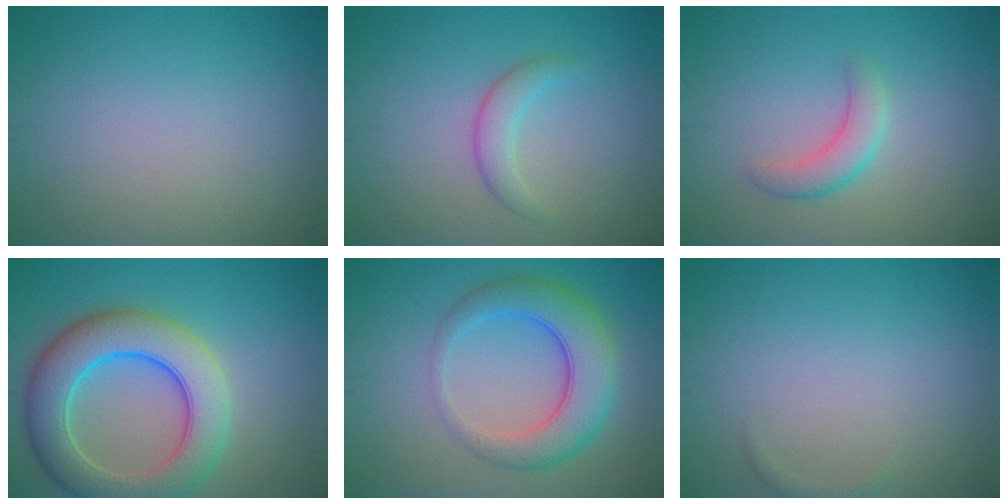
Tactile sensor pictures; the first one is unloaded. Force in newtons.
{"total": 2.1, "press": 2.1, "slide": 0.2}
{"total": 2.6, "press": 2.6, "slide": 0.1}
{"total": 8.8, "press": 8.8, "slide": 0.4}
{"total": 6.3, "press": 6.3, "slide": 0.3}
{"total": 0.6, "press": 0.6, "slide": 0.1}